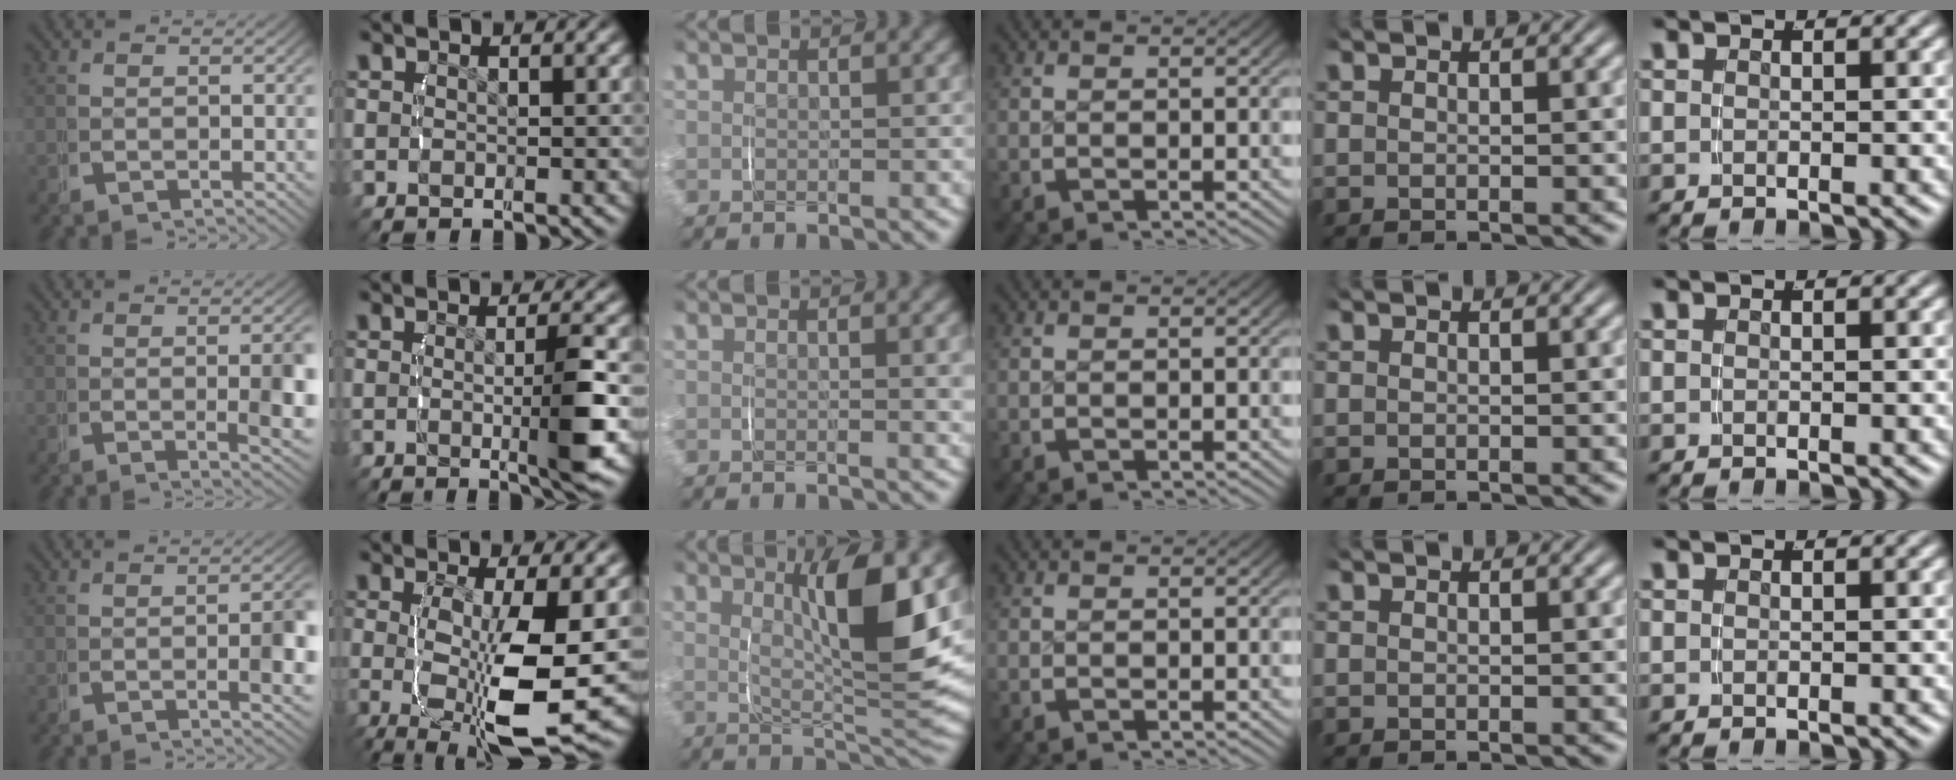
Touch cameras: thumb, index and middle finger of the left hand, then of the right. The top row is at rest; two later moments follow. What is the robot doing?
{"motion": "lift_and_place", "object": "jewelry box"}